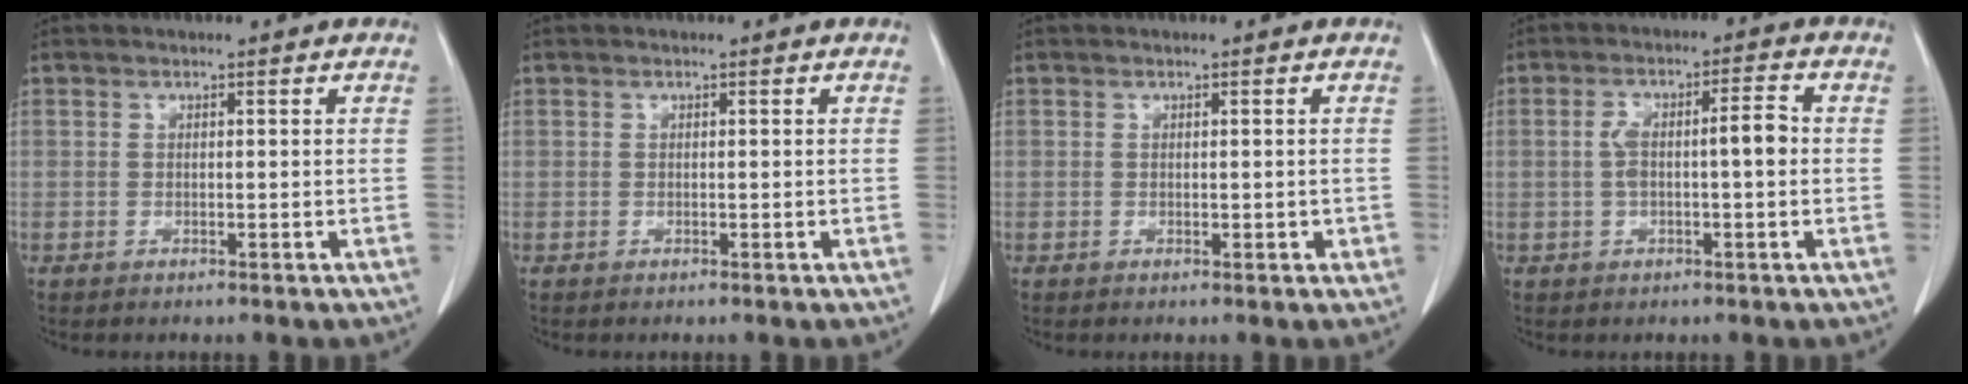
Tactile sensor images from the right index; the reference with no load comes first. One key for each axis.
{"total": 0.0}
{"total": 1.2, "fx": -0.1, "fy": 0.8, "fz": 0.8, "tx": -0.006, "ty": 0.000, "tz": 0.000}
{"total": 6.1, "fx": -0.2, "fy": 1.3, "fz": 5.9, "tx": -0.115, "ty": 0.025, "tz": -0.002}